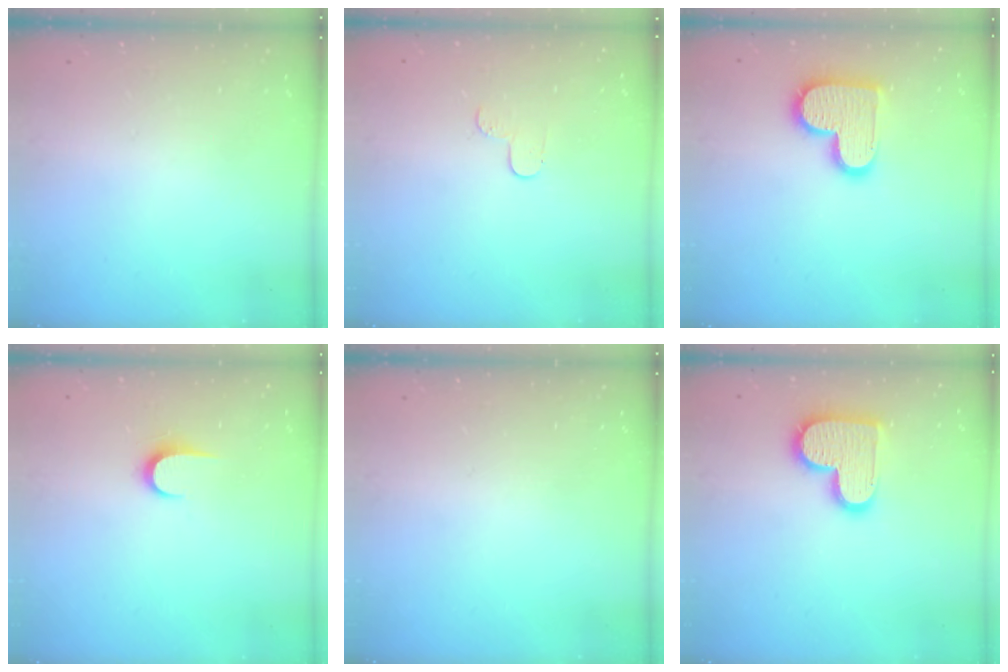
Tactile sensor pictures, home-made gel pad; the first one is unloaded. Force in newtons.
{"total": 4.3, "press": 4.2, "slide": 0.5}
{"total": 15.1, "press": 15.0, "slide": 0.9}
{"total": 6.1, "press": 6.1, "slide": 0.6}
{"total": 0.0}
{"total": 15.1, "press": 15.0, "slide": 0.9}